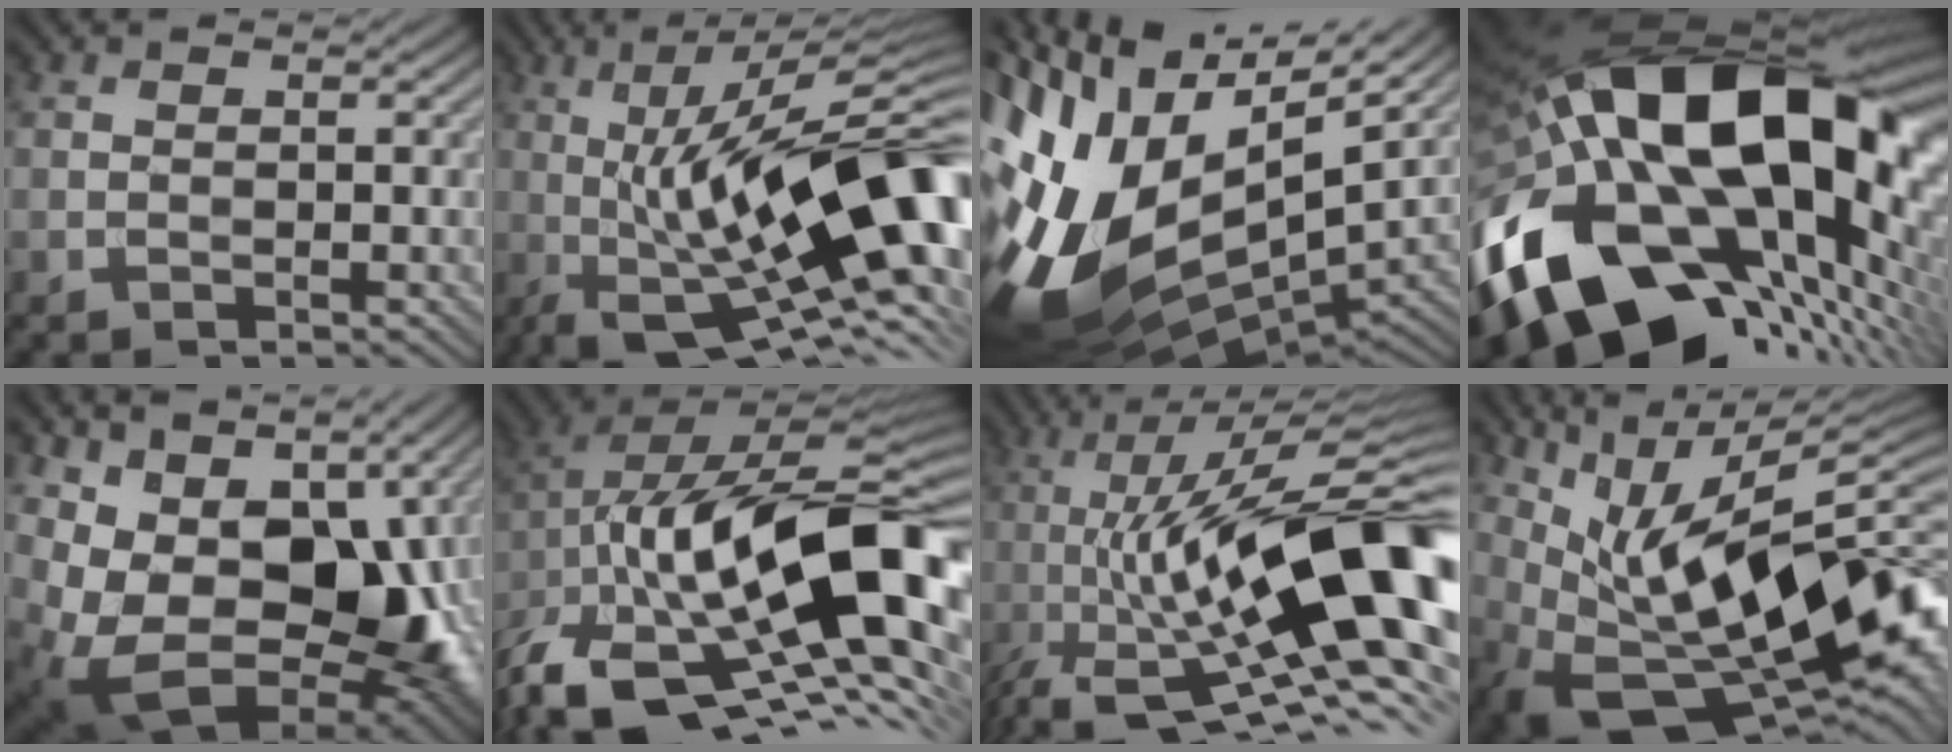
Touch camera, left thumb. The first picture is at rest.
{"total": 18.8, "force": [-2.1, 4.8, 18.1], "torque": [-0.275, 0.026, -0.039]}
{"total": 17.8, "force": [0.0, 9.5, 15.0], "torque": [-0.331, -0.026, 0.019]}
{"total": 23.0, "force": [-2.0, 13.6, 18.5], "torque": [-0.353, -0.057, -0.026]}
{"total": 16.0, "force": [1.7, 11.1, 11.4], "torque": [-0.212, -0.021, 0.077]}
{"total": 19.9, "force": [-4.6, 9.7, 16.7], "torque": [-0.311, -0.019, -0.071]}
{"total": 20.6, "force": [-2.5, 6.1, 19.5], "torque": [-0.321, 0.015, -0.052]}
{"total": 16.6, "force": [1.6, 6.8, 15.1], "torque": [-0.255, -0.007, 0.041]}